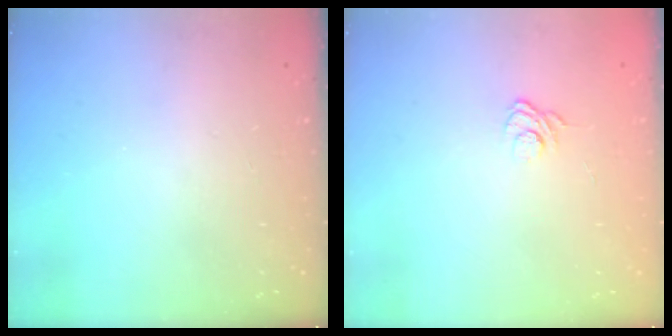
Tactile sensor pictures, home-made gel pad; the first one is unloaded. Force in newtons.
{"total": 2.8, "press": 2.5, "slide": 1.4}